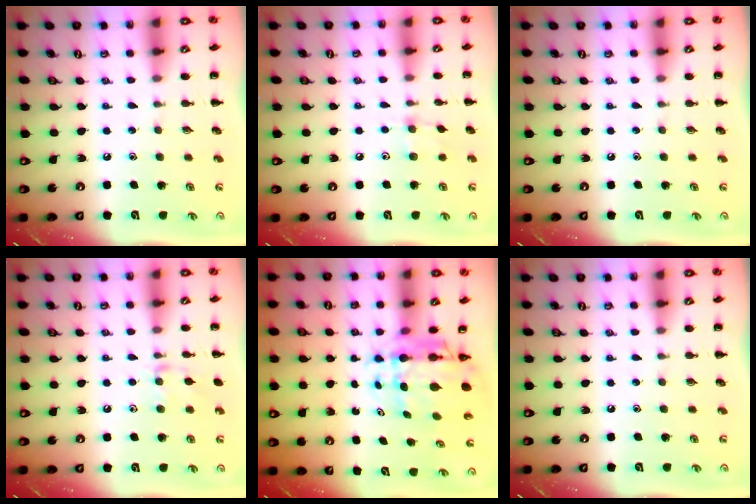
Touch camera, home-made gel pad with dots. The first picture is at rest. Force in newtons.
{"total": 6.8, "press": 6.5, "slide": 1.9}
{"total": 0.0}
{"total": 7.8, "press": 7.7, "slide": 1.2}
{"total": 7.4, "press": 6.8, "slide": 2.7}
{"total": 0.0}